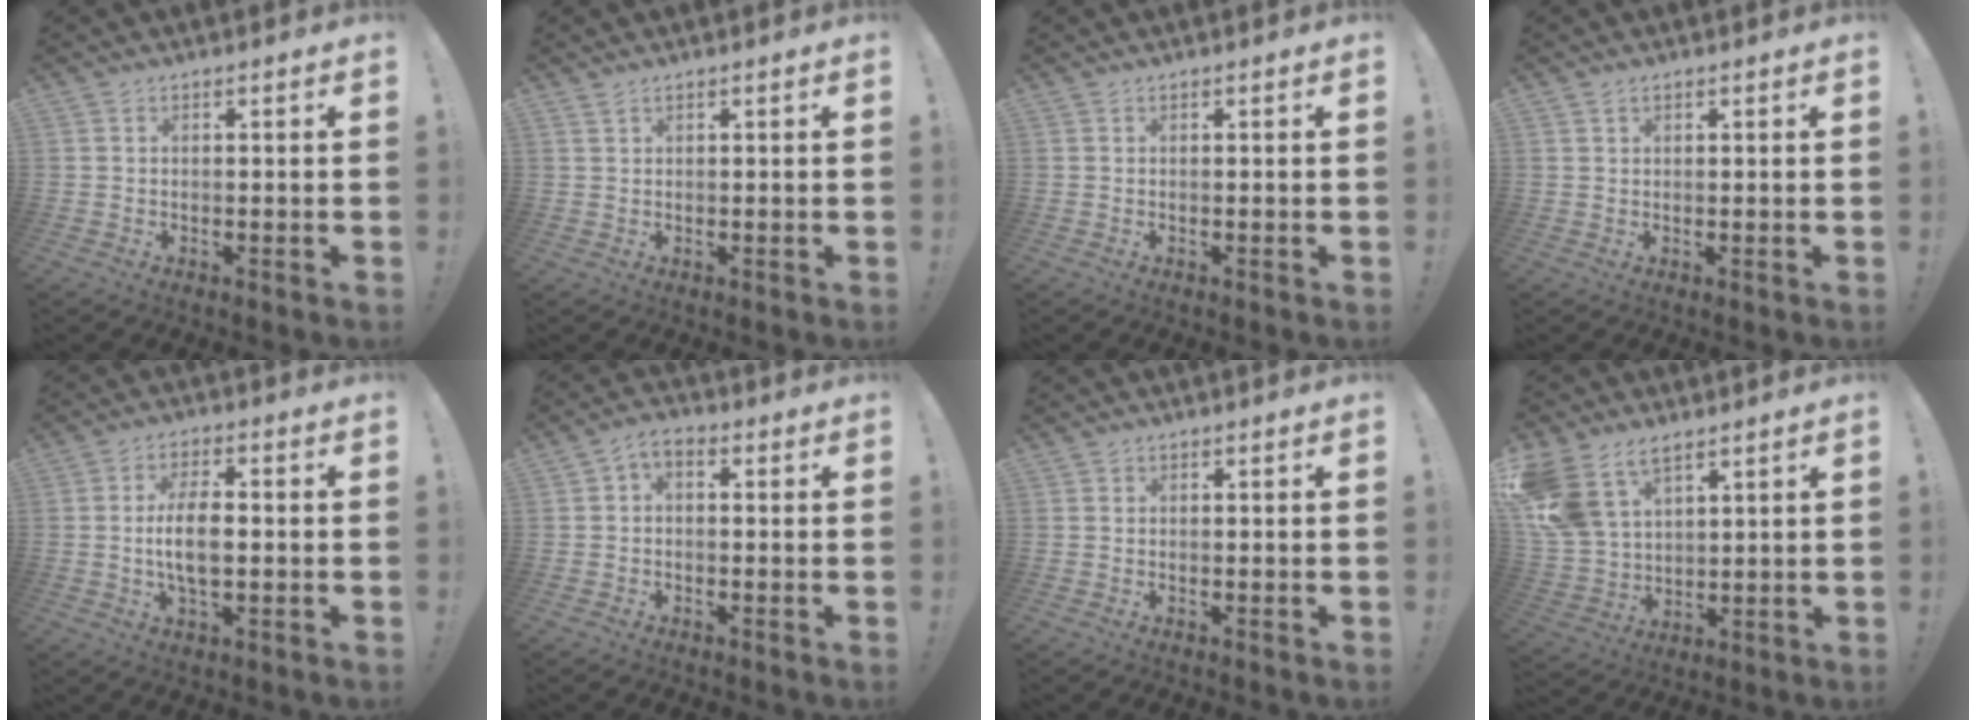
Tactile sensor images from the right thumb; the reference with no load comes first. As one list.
[{"total": 1.1, "force": [0.9, 0.3, 0.5], "torque": [-0.014, 0.001, 0.019]}, {"total": 0.0}, {"total": 1.0, "force": [0.7, 0.6, 0.4], "torque": [-0.005, -0.001, 0.013]}, {"total": 9.0, "force": [-0.6, 4.0, 8.0], "torque": [-0.154, -0.001, -0.018]}, {"total": 3.0, "force": [-0.8, 1.9, 2.2], "torque": [-0.038, 0.005, -0.012]}, {"total": 0.0}, {"total": 13.1, "force": [8.4, 7.8, 6.4], "torque": [-0.142, -0.047, 0.167]}]